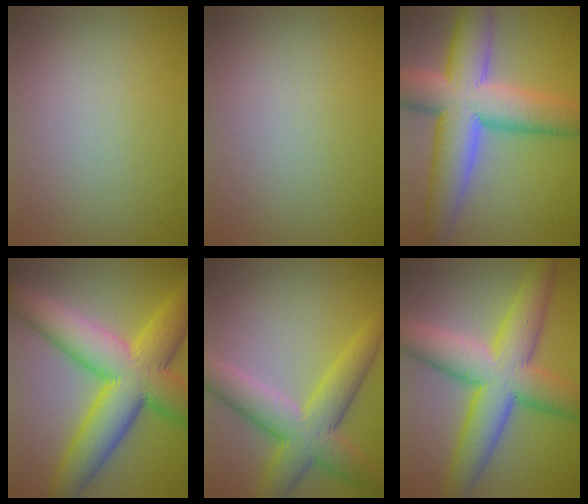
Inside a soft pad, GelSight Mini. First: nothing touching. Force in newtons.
{"total": 0.0}
{"total": 12.2, "press": 12.2, "slide": 0.7}
{"total": 12.7, "press": 12.7, "slide": 0.2}
{"total": 7.3, "press": 7.3, "slide": 0.3}
{"total": 10.2, "press": 10.2, "slide": 0.2}